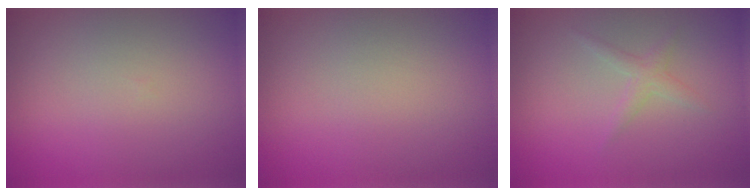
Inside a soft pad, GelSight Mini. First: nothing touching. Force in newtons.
{"total": 0.0}
{"total": 1.3, "press": 1.3, "slide": 0.0}